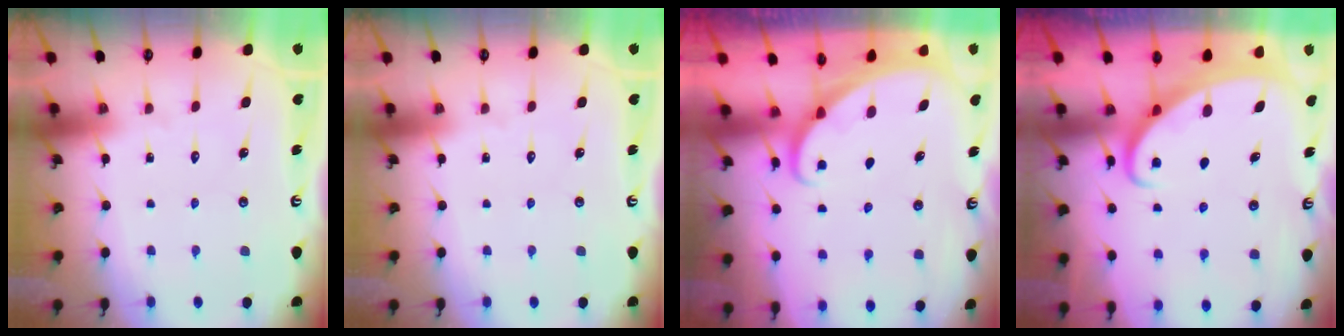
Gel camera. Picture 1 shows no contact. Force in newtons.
{"total": 0.0}
{"total": 1.6, "press": 1.6, "slide": 0.1}
{"total": 2.6, "press": 2.5, "slide": 0.3}